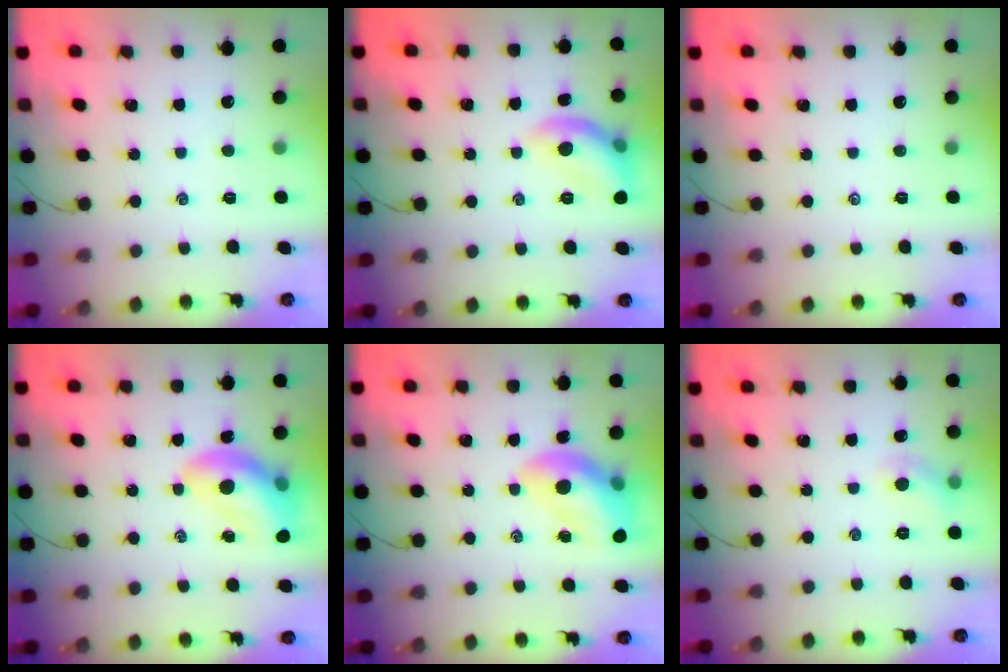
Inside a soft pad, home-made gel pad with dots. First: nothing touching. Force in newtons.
{"total": 10.9, "press": 10.9, "slide": 1.0}
{"total": 0.0}
{"total": 13.2, "press": 12.6, "slide": 3.9}
{"total": 12.6, "press": 12.1, "slide": 3.4}
{"total": 5.0, "press": 4.8, "slide": 1.4}